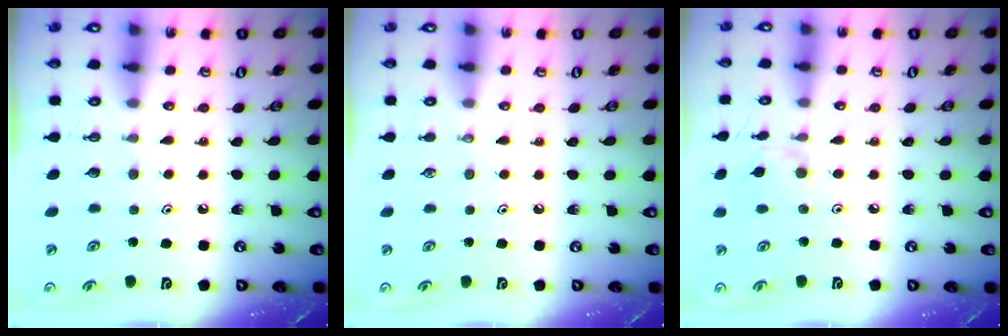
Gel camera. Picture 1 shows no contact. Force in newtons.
{"total": 0.0}
{"total": 4.0, "press": 3.9, "slide": 0.4}